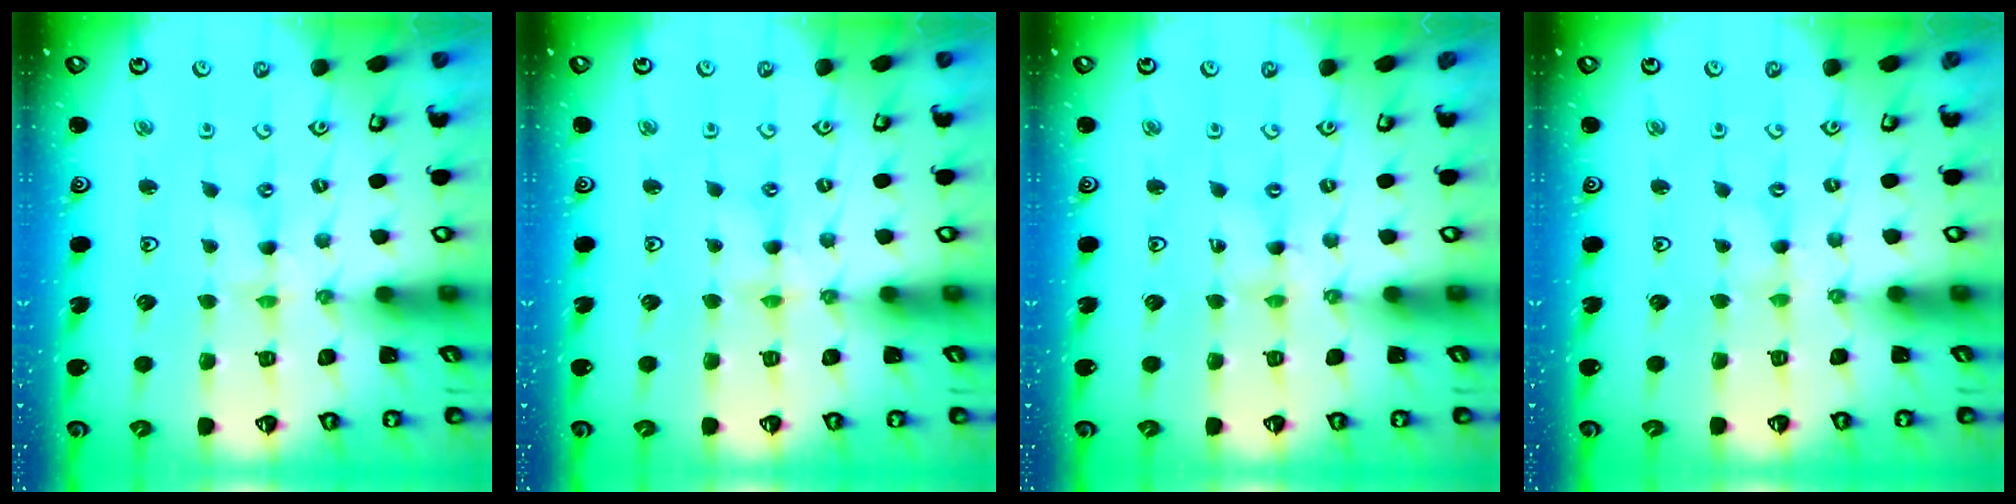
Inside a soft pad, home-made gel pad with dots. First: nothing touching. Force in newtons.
{"total": 1.7, "press": 1.7, "slide": 0.2}
{"total": 0.8, "press": 0.8, "slide": 0.1}
{"total": 0.0}